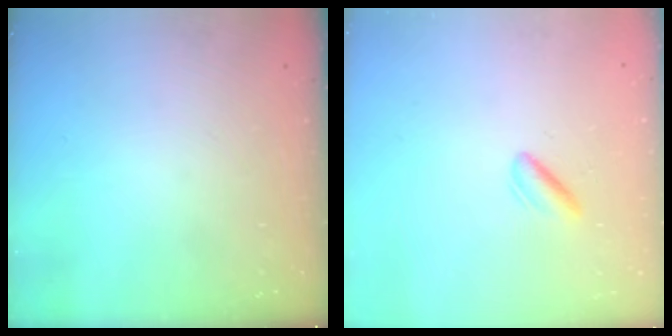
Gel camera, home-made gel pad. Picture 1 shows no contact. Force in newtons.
{"total": 2.0, "press": 1.8, "slide": 0.9}